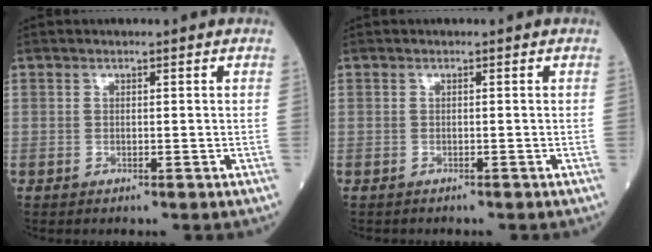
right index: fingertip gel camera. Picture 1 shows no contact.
{"total": 0.5, "force": [-0.5, 0.1, 0.1], "torque": [-0.005, 0.001, -0.009]}